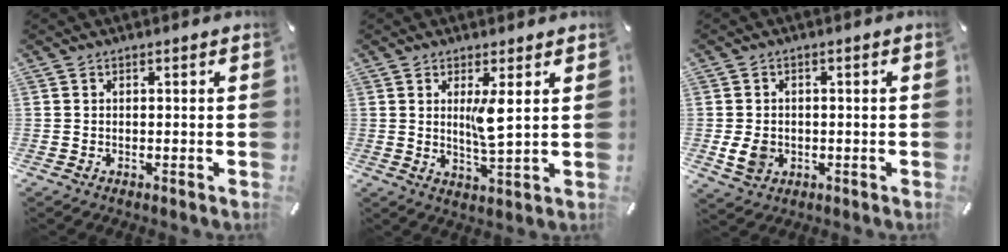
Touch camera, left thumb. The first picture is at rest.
{"total": 6.4, "force": [1.7, 1.1, 6.1], "torque": [-0.120, -0.016, 0.019]}
{"total": 5.1, "force": [-0.8, 4.1, 2.9], "torque": [-0.063, -0.002, -0.016]}